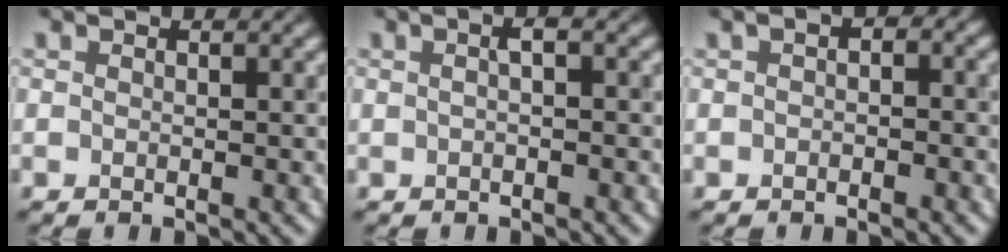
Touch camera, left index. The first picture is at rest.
{"total": 1.3, "force": [0.2, 0.4, 1.2], "torque": [-0.027, 0.006, 0.002]}
{"total": 1.4, "force": [-0.1, 0.8, 1.2], "torque": [-0.021, 0.008, -0.005]}